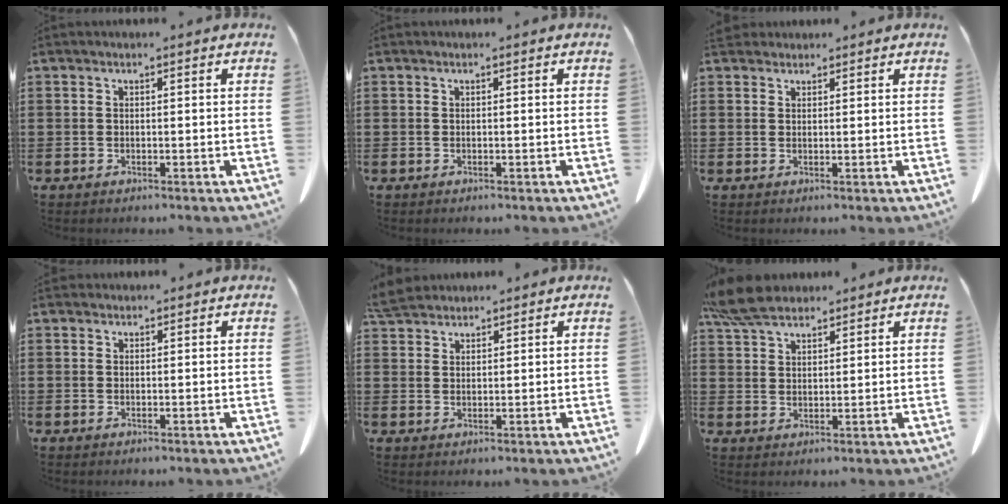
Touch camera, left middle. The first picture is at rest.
{"total": 0.0}
{"total": 2.1, "force": [1.9, 0.9, 0.4], "torque": [-0.014, 0.003, 0.039]}
{"total": 0.8, "force": [0.7, 0.3, 0.0], "torque": [-0.003, 0.000, 0.016]}
{"total": 4.2, "force": [3.8, 0.9, 1.4], "torque": [-0.040, -0.003, 0.075]}
{"total": 7.1, "force": [5.9, 2.3, 3.1], "torque": [-0.079, -0.004, 0.114]}